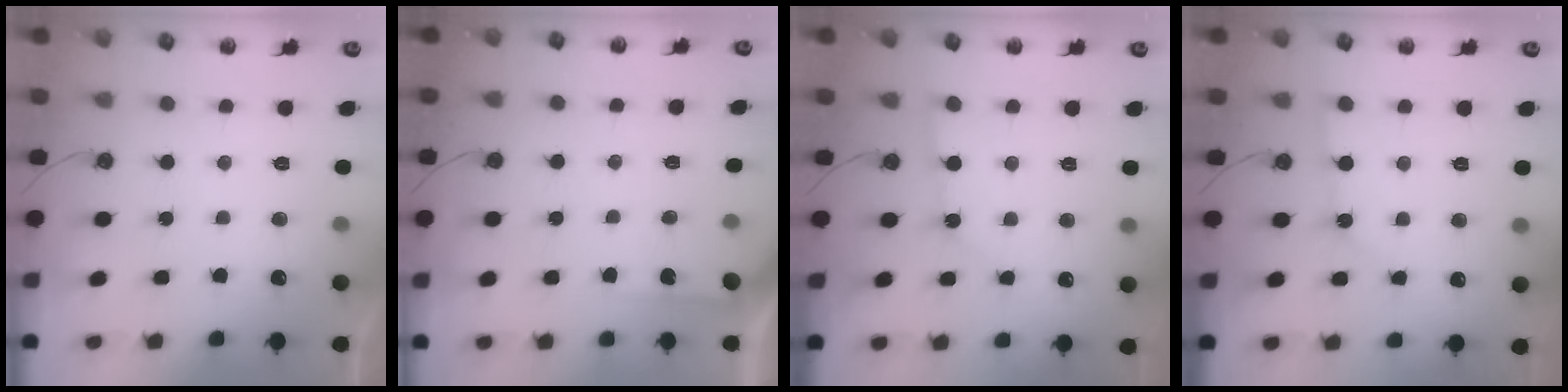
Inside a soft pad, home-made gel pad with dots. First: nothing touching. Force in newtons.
{"total": 3.1, "press": 3.1, "slide": 0.2}
{"total": 1.5, "press": 1.5, "slide": 0.2}
{"total": 1.9, "press": 1.9, "slide": 0.2}